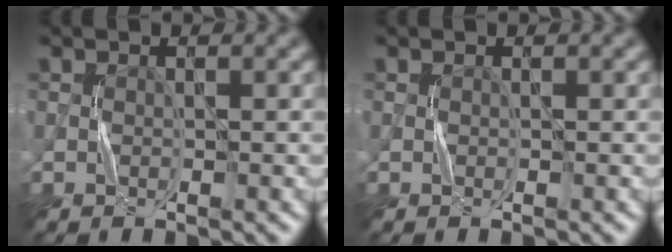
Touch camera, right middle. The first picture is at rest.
{"total": 0.0}